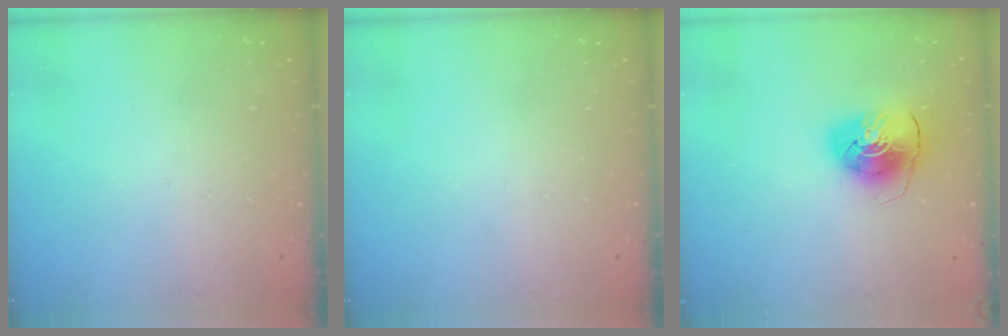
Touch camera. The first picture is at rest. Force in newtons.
{"total": 0.0}
{"total": 9.3, "press": 9.2, "slide": 1.1}